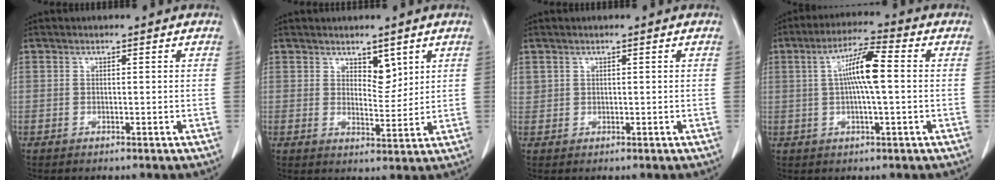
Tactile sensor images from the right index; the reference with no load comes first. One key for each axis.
{"total": 3.7, "fx": 2.2, "fy": 1.8, "fz": 2.2, "tx": -0.029, "ty": -0.008, "tz": 0.040}
{"total": 1.1, "fx": 0.6, "fy": 0.9, "fz": 0.1, "tx": 0.010, "ty": 0.007, "tz": 0.010}
{"total": 8.0, "fx": 0.7, "fy": 0.7, "fz": 8.0, "tx": -0.151, "ty": 0.013, "tz": 0.006}